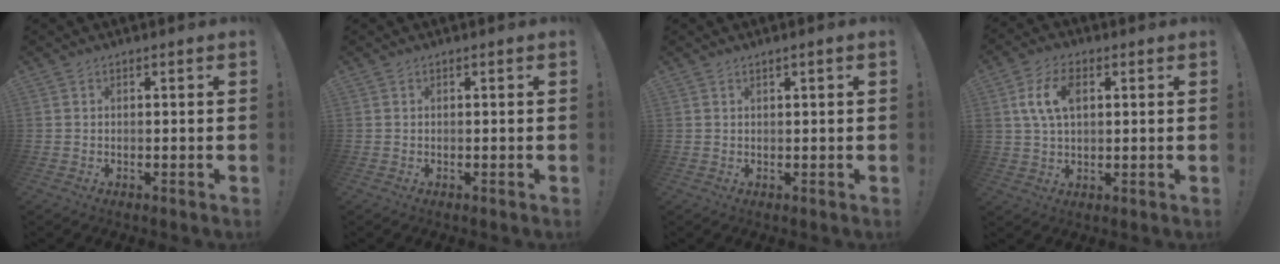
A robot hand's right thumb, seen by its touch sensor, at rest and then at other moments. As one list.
[{"total": 0.0}, {"total": 1.3, "force": [0.7, -0.1, 1.1], "torque": [-0.023, 0.002, 0.011]}, {"total": 9.3, "force": [2.4, 5.6, 7.0], "torque": [-0.138, 0.008, 0.046]}]